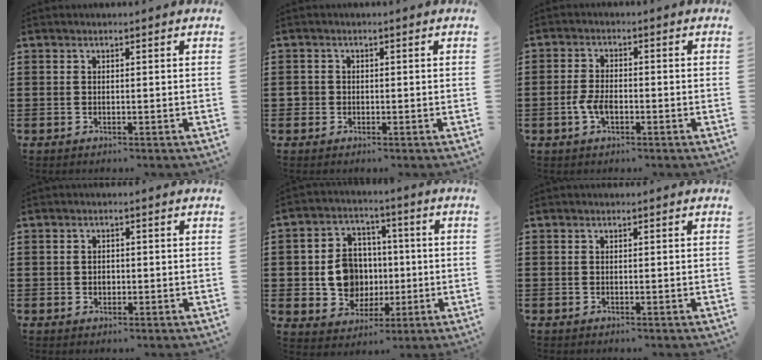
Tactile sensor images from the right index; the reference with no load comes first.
{"total": 1.2, "force": [-0.2, 1.1, 0.4], "torque": [-0.008, 0.003, -0.006]}
{"total": 3.5, "force": [-1.2, 1.7, 2.8], "torque": [-0.073, -0.006, -0.027]}
{"total": 1.3, "force": [-0.2, 1.1, 0.6], "torque": [-0.014, 0.006, -0.005]}
{"total": 8.8, "force": [-0.5, 7.9, 3.7], "torque": [-0.101, 0.014, -0.003]}
{"total": 0.0}